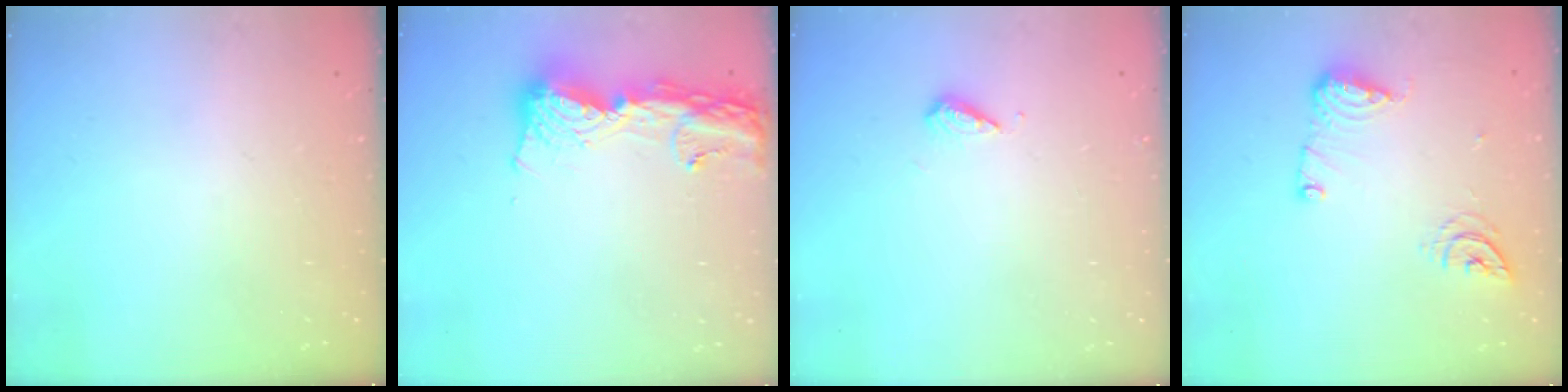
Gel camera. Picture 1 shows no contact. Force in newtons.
{"total": 13.9, "press": 13.8, "slide": 1.2}
{"total": 5.8, "press": 5.6, "slide": 1.3}
{"total": 10.0, "press": 10.0, "slide": 0.8}